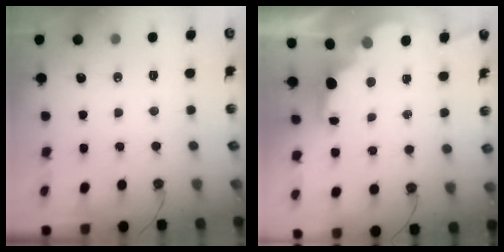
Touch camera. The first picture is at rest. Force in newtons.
{"total": 2.5, "press": 2.4, "slide": 0.8}